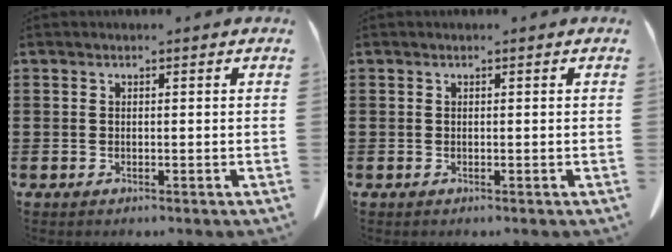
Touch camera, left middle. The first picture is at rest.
{"total": 0.0}